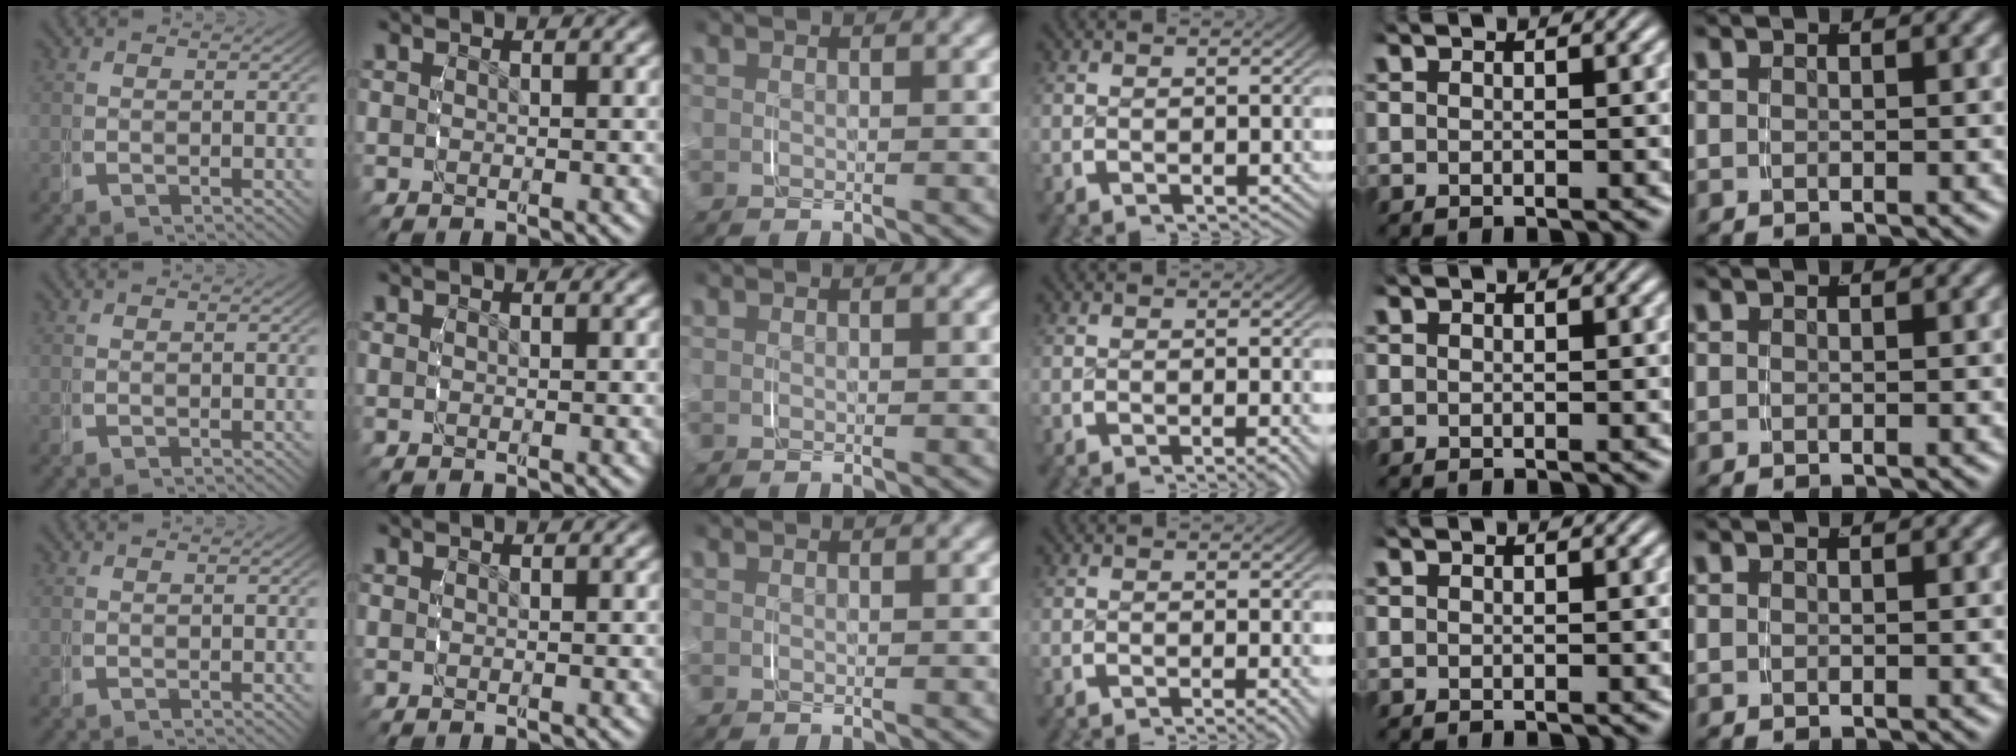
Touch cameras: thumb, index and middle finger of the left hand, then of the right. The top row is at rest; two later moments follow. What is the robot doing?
{"motion": "grasp_and_lifting", "object": "key"}